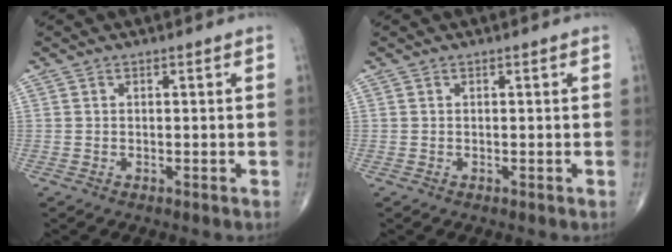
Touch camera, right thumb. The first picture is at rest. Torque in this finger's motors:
{"motor_torque": [-0.51, -0.18, -0.07, -0.17, 0.03]}